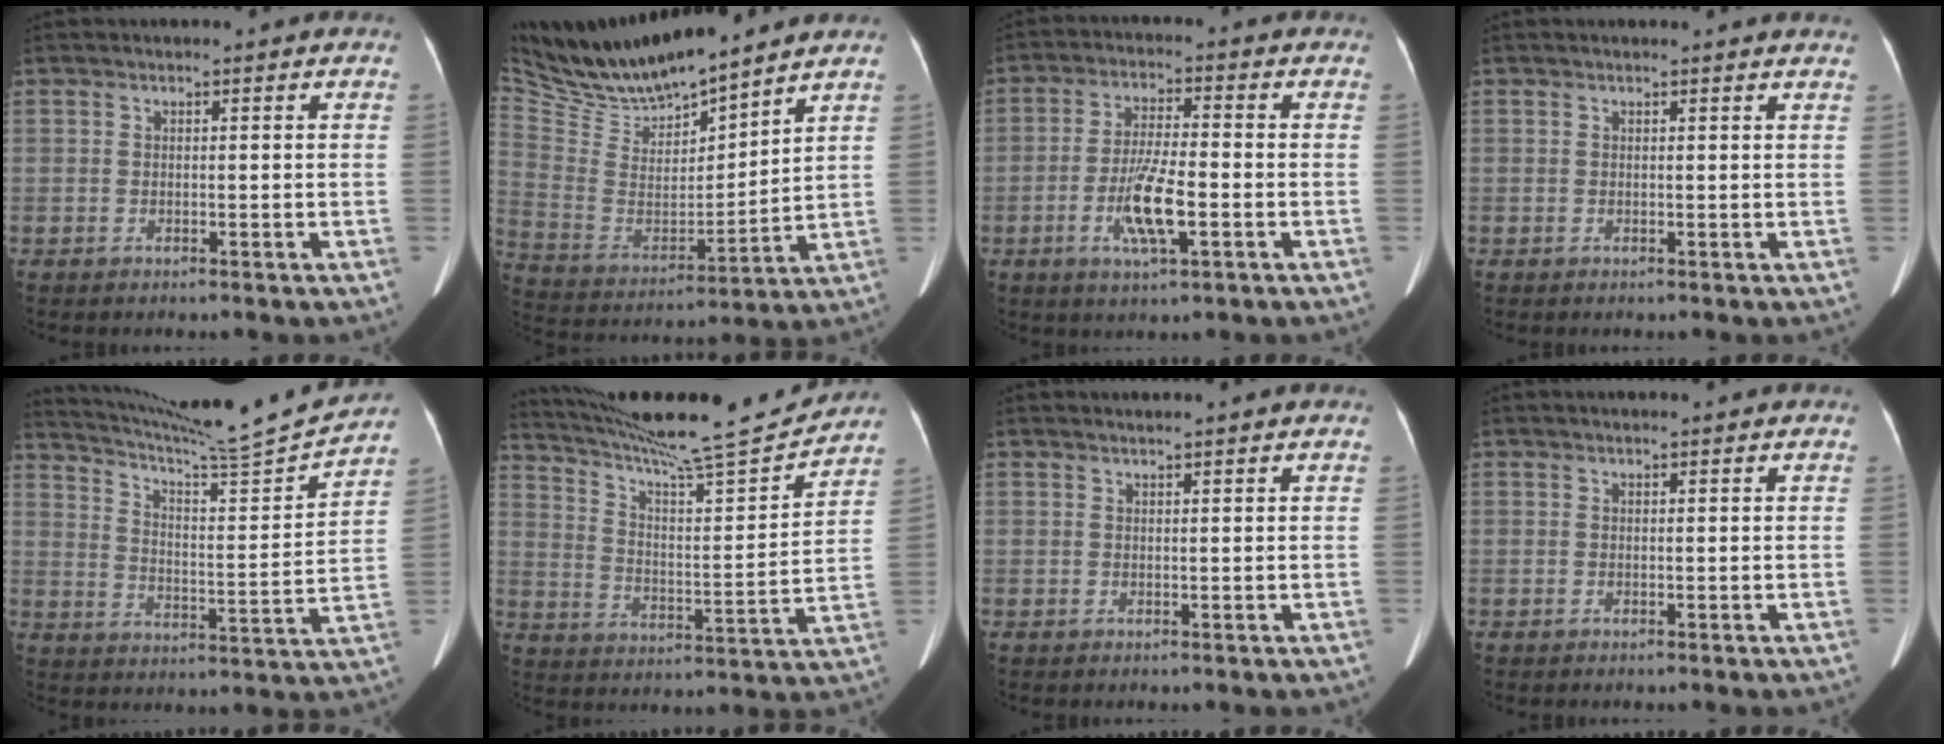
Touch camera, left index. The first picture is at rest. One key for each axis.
{"total": 12.3, "fx": 11.7, "fy": 1.7, "fz": 3.3, "tx": -0.081, "ty": 0.006, "tz": 0.235}
{"total": 8.0, "fx": -2.6, "fy": 1.4, "fz": 7.4, "tx": -0.146, "ty": -0.006, "tz": -0.049}
{"total": 4.2, "fx": 4.0, "fy": 0.4, "fz": 1.0, "tx": -0.012, "ty": 0.011, "tz": 0.027}
{"total": 18.0, "fx": 17.1, "fy": -2.4, "fz": 5.1, "tx": -0.097, "ty": -0.053, "tz": 0.250}
{"total": 19.1, "fx": 17.8, "fy": -0.4, "fz": 7.0, "tx": -0.126, "ty": -0.029, "tz": 0.271}
{"total": 2.2, "fx": 2.0, "fy": -0.3, "fz": 0.8, "tx": -0.013, "ty": 0.013, "tz": 0.030}
{"total": 1.6, "fx": 1.4, "fy": 0.0, "fz": 0.8, "tx": -0.008, "ty": 0.015, "tz": 0.019}